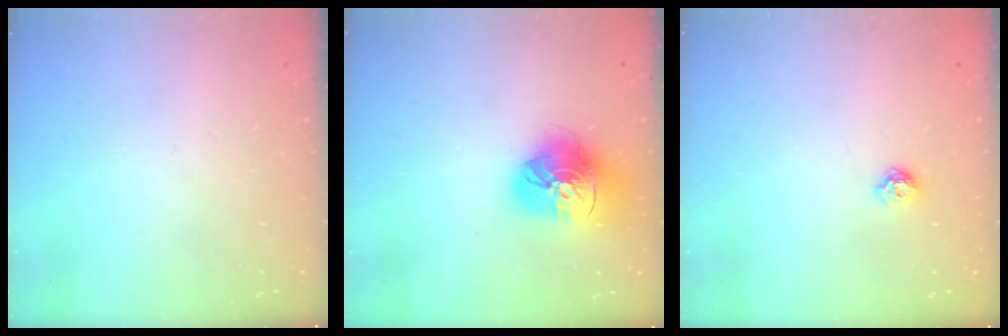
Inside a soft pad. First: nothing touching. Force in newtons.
{"total": 17.7, "press": 17.6, "slide": 1.8}
{"total": 5.6, "press": 5.6, "slide": 0.9}